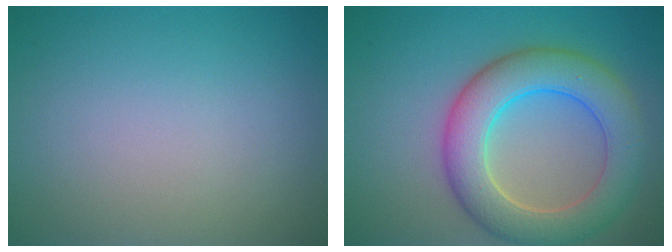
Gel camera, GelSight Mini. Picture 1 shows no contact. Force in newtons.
{"total": 7.7, "press": 7.7, "slide": 0.2}